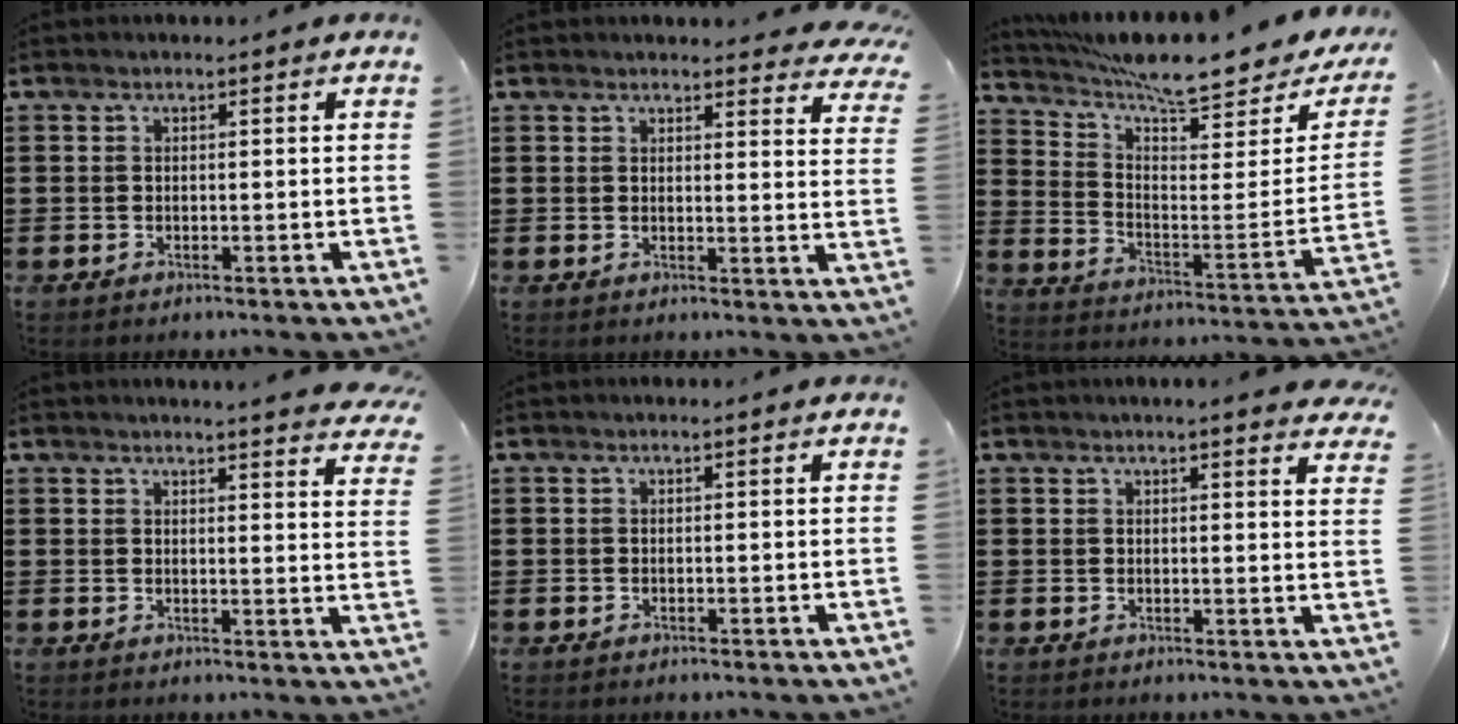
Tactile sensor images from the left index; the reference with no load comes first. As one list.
[{"total": 3.2, "force": [3.1, 0.1, 0.6], "torque": [-0.008, -0.016, 0.055]}, {"total": 8.5, "force": [7.5, 1.0, 4.0], "torque": [-0.096, -0.062, 0.122]}, {"total": 3.2, "force": [3.0, -0.7, 0.6], "torque": [-0.016, -0.018, 0.053]}, {"total": 0.0}, {"total": 2.5, "force": [2.4, -0.3, 0.8], "torque": [-0.015, -0.010, 0.043]}]